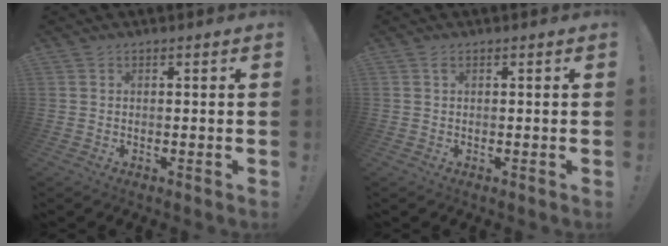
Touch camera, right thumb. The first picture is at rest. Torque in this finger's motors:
{"motor_torque": [0.19, 0.15, 0.05, -0.16, 0.00]}